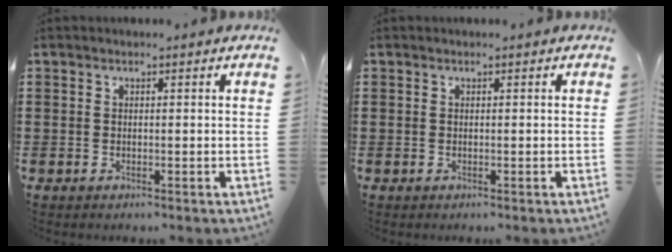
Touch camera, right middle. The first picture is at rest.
{"total": 0.0}